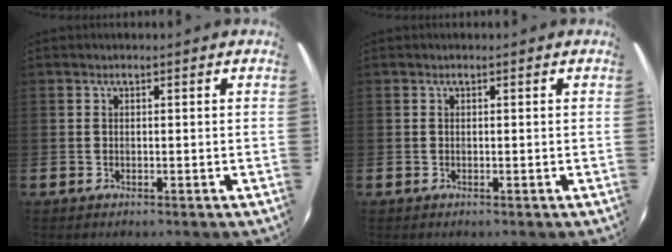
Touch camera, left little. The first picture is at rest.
{"total": 0.0}